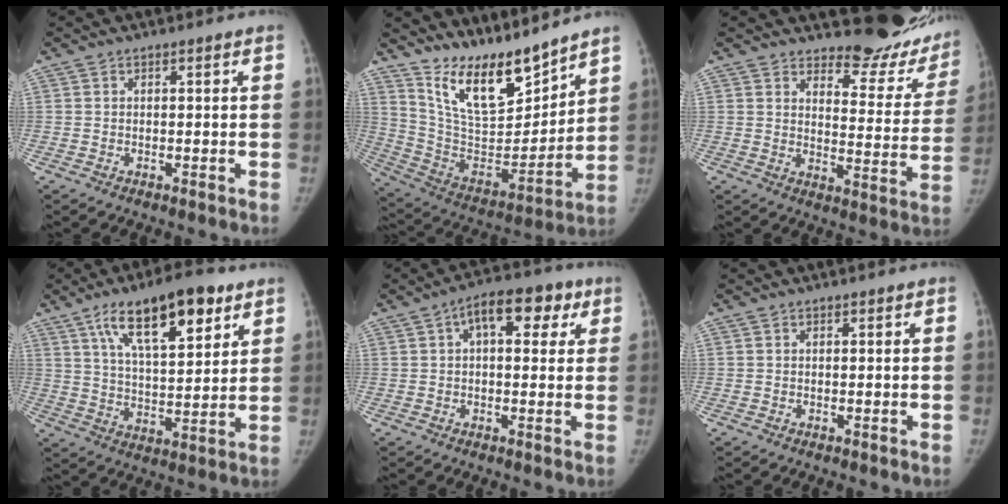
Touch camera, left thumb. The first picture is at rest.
{"total": 17.1, "force": [14.3, 4.9, 8.1], "torque": [-0.097, -0.105, 0.271]}
{"total": 17.1, "force": [15.7, 5.4, 4.1], "torque": [0.012, -0.154, 0.180]}
{"total": 17.4, "force": [9.4, 6.5, 13.1], "torque": [-0.178, -0.031, 0.158]}
{"total": 10.7, "force": [4.0, 5.7, 8.2], "torque": [-0.087, 0.020, 0.050]}
{"total": 0.0}